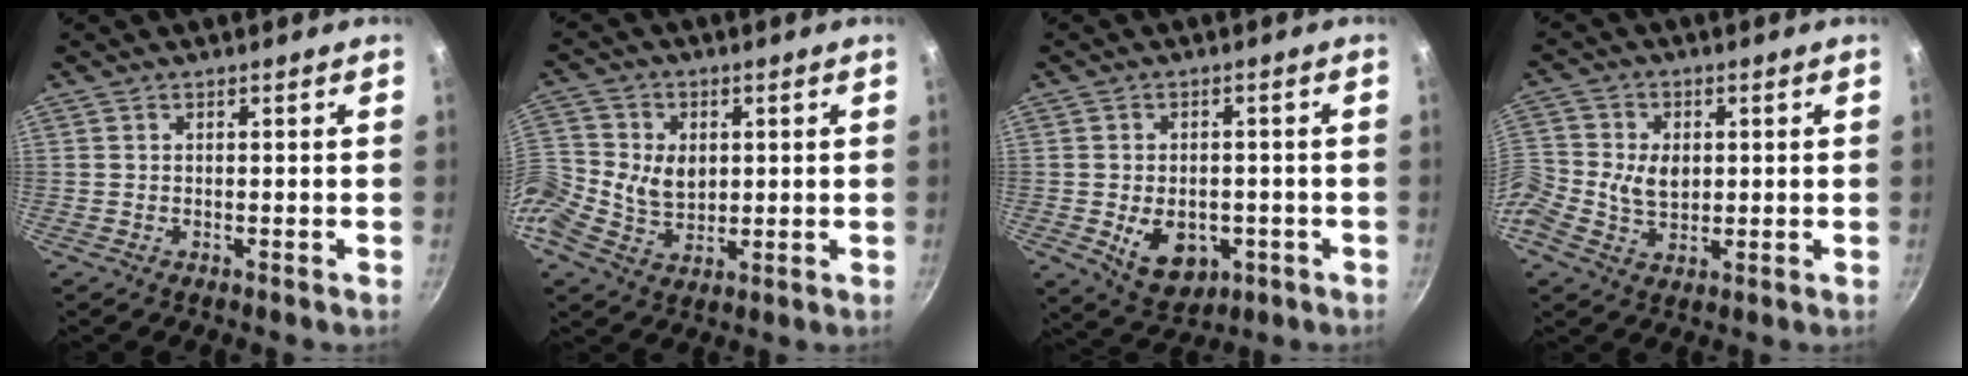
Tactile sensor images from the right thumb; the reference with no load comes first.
{"total": 14.1, "force": [0.3, 11.5, 8.1], "torque": [-0.184, 0.026, 0.003]}
{"total": 9.5, "force": [-2.4, 6.7, 6.4], "torque": [-0.072, -0.001, -0.021]}
{"total": 10.5, "force": [-0.4, 8.4, 6.3], "torque": [-0.134, 0.022, -0.015]}